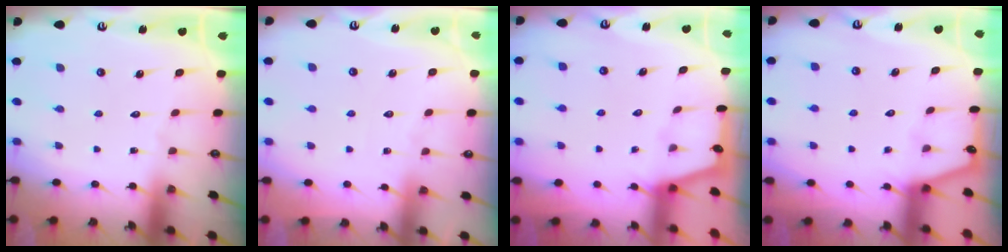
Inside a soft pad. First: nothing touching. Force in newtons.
{"total": 2.3, "press": 2.3, "slide": 0.2}
{"total": 1.4, "press": 1.3, "slide": 0.3}
{"total": 2.1, "press": 2.1, "slide": 0.3}